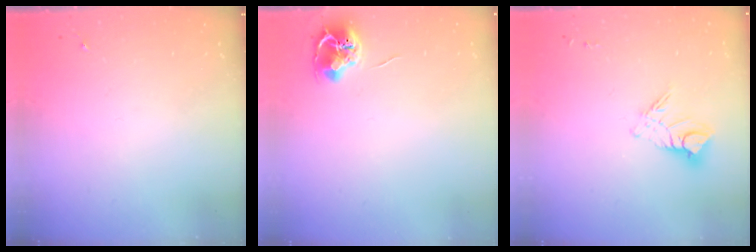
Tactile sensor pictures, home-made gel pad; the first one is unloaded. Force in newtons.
{"total": 7.6, "press": 7.5, "slide": 0.6}
{"total": 9.7, "press": 9.6, "slide": 0.8}